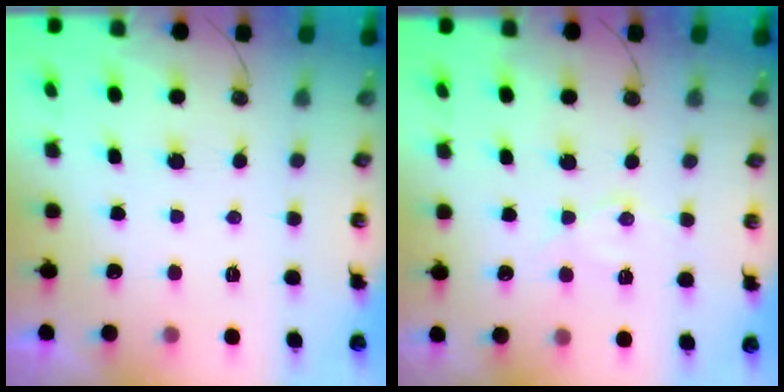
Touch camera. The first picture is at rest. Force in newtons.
{"total": 10.0, "press": 10.0, "slide": 0.9}